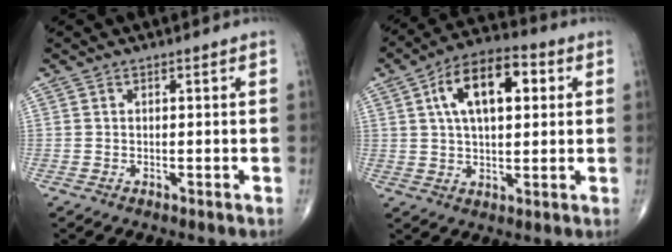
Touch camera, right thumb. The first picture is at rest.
{"total": 14.1, "force": [3.9, 7.1, 11.5], "torque": [-0.178, 0.015, 0.059]}